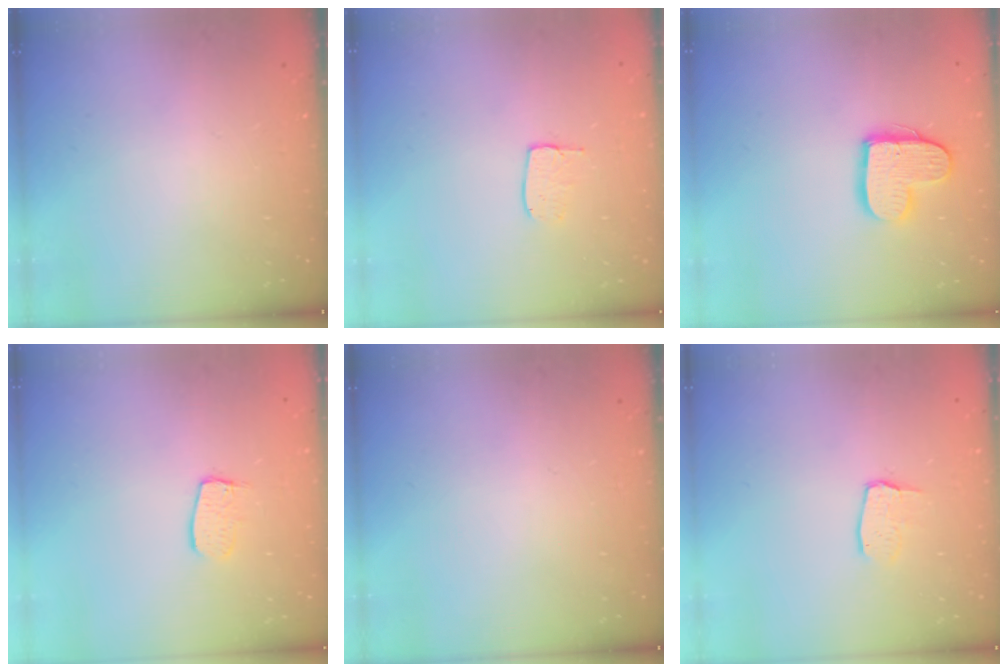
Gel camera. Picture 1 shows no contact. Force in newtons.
{"total": 5.5, "press": 5.5, "slide": 0.3}
{"total": 13.4, "press": 13.3, "slide": 1.2}
{"total": 6.8, "press": 6.8, "slide": 0.3}
{"total": 0.0}
{"total": 3.0, "press": 3.0, "slide": 0.2}